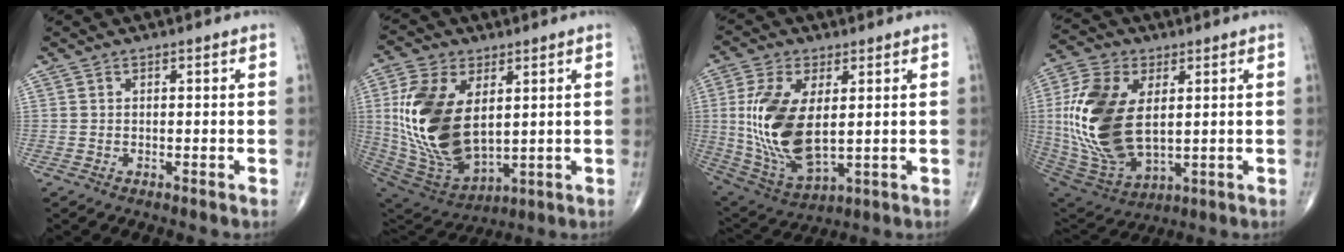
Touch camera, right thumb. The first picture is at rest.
{"total": 21.2, "force": [3.3, 12.3, 17.0], "torque": [-0.331, -0.027, 0.076]}
{"total": 16.8, "force": [1.7, 8.4, 14.5], "torque": [-0.294, -0.016, 0.047]}
{"total": 21.3, "force": [2.5, 12.2, 17.2], "torque": [-0.355, -0.019, 0.055]}